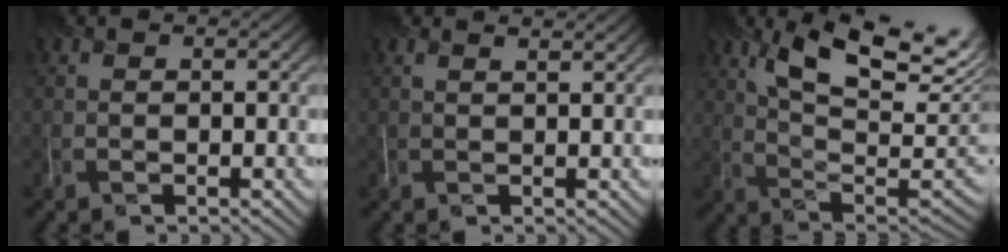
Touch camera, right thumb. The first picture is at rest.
{"total": 1.8, "force": [1.4, 0.5, 1.1], "torque": [-0.015, 0.006, 0.010]}
{"total": 16.5, "force": [7.3, 6.6, 13.3], "torque": [-0.217, 0.012, 0.124]}